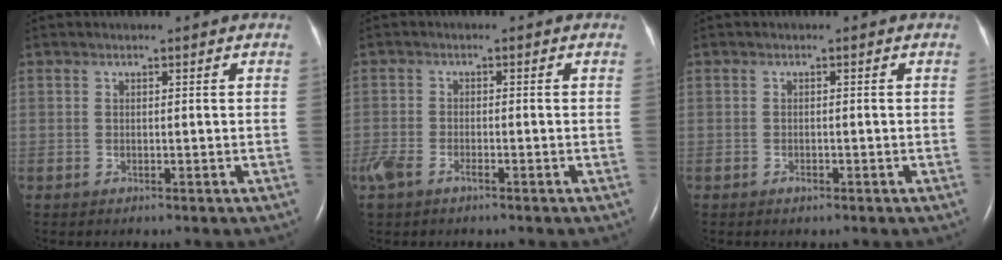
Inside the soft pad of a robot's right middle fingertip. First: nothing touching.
{"total": 5.3, "force": [-3.3, 2.5, 3.3], "torque": [-0.078, -0.007, -0.063]}
{"total": 0.6, "force": [-0.4, 0.2, 0.4], "torque": [-0.008, 0.000, -0.005]}